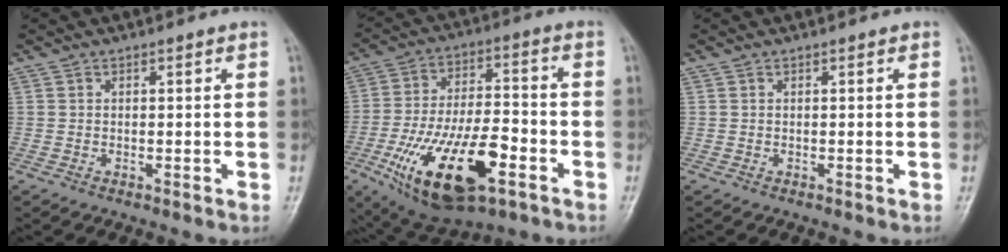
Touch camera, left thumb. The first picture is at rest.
{"total": 21.4, "force": [-8.7, 9.4, 17.1], "torque": [-0.304, 0.028, -0.137]}
{"total": 0.0}